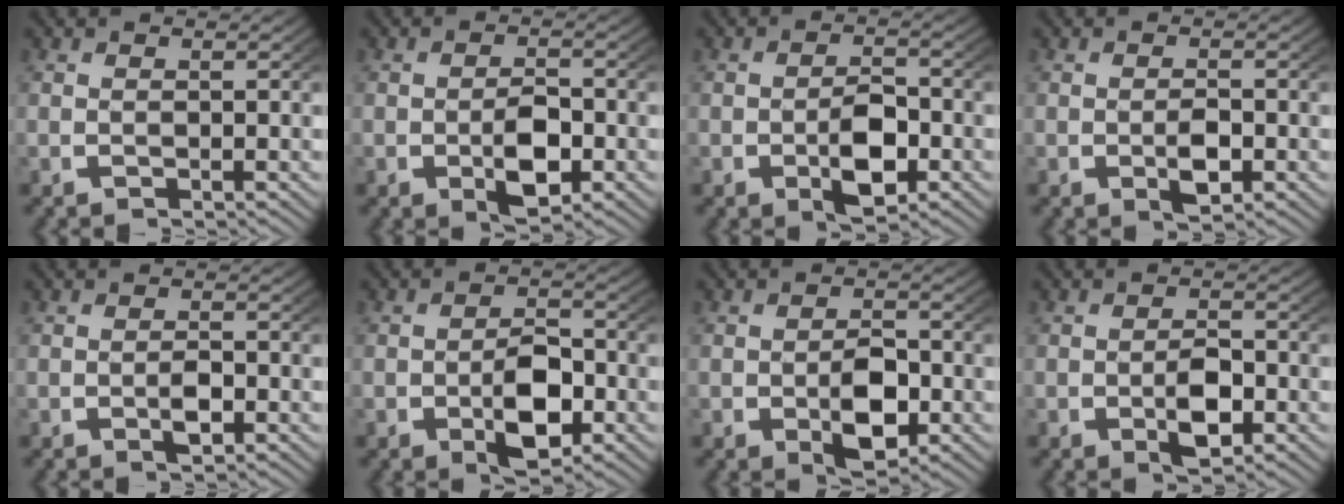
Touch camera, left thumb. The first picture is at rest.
{"total": 4.2, "force": [-0.9, 2.6, 3.2], "torque": [-0.059, -0.020, -0.006]}
{"total": 4.8, "force": [-1.1, 3.0, 3.6], "torque": [-0.065, -0.024, -0.007]}
{"total": 2.5, "force": [-0.5, 1.5, 2.0], "torque": [-0.033, -0.009, -0.006]}
{"total": 1.8, "force": [-0.5, 1.0, 1.5], "torque": [-0.024, -0.005, -0.006]}
{"total": 5.5, "force": [-1.2, 3.4, 4.1], "torque": [-0.073, -0.026, -0.008]}
{"total": 4.9, "force": [-1.0, 3.2, 3.6], "torque": [-0.068, -0.025, -0.004]}
{"total": 3.7, "force": [-0.8, 2.2, 2.8], "torque": [-0.050, -0.017, -0.007]}